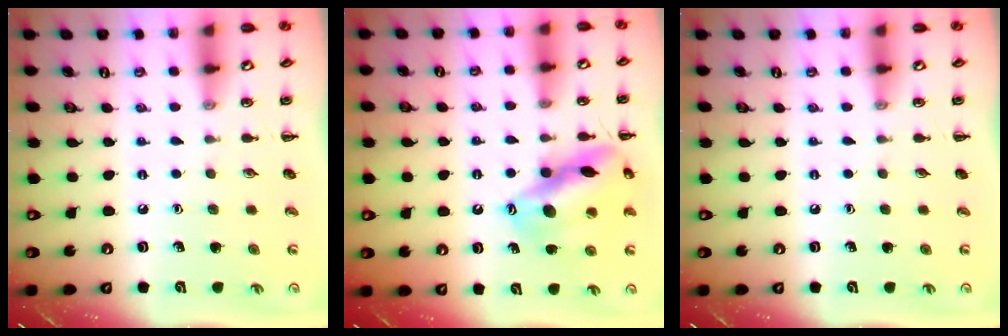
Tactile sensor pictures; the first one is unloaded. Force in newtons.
{"total": 16.2, "press": 16.0, "slide": 2.5}
{"total": 0.0}